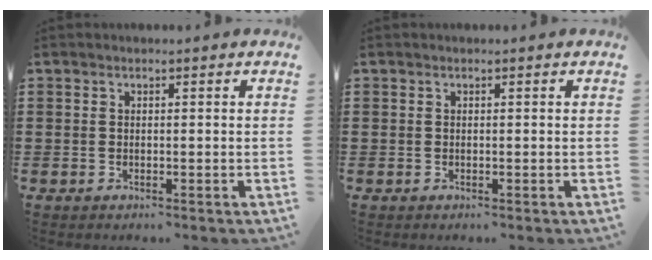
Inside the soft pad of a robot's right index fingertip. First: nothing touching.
{"total": 0.0}